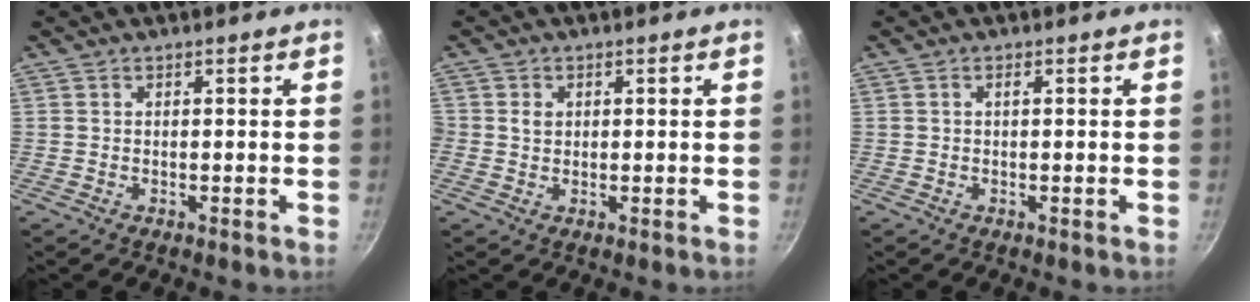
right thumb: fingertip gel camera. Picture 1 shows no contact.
{"total": 1.9, "force": [0.4, 1.7, 0.7], "torque": [-0.004, 0.002, 0.005]}
{"total": 0.8, "force": [0.1, 0.2, 0.8], "torque": [-0.017, 0.002, 0.001]}